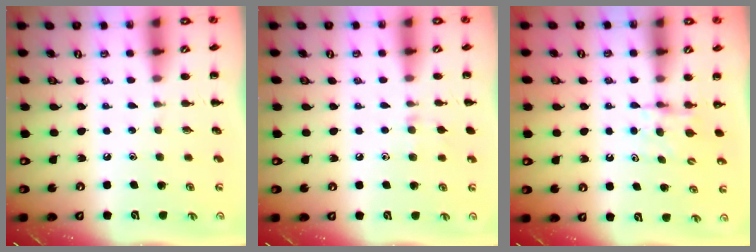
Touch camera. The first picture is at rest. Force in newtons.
{"total": 6.1, "press": 5.7, "slide": 2.2}
{"total": 4.7, "press": 4.7, "slide": 0.7}